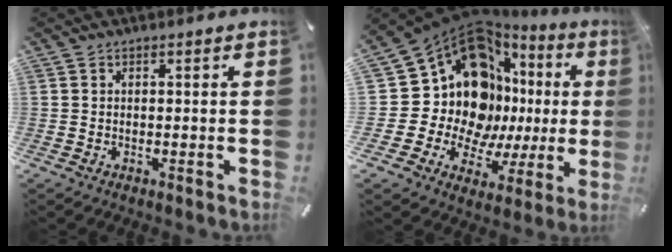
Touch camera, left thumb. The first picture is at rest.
{"total": 21.0, "force": [6.0, 15.3, 13.1], "torque": [-0.235, -0.088, 0.118]}